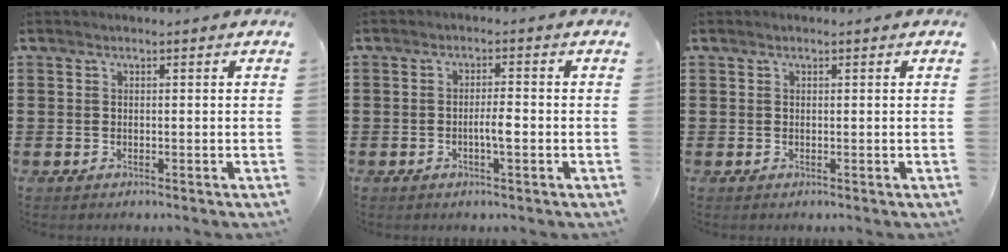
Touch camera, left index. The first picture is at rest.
{"total": 3.0, "force": [-0.8, 0.6, 2.9], "torque": [-0.052, 0.002, -0.016]}
{"total": 0.0}